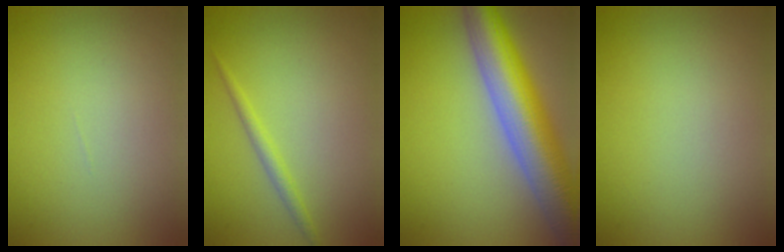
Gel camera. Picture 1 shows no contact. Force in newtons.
{"total": 1.3, "press": 1.3, "slide": 0.1}
{"total": 10.1, "press": 10.1, "slide": 0.7}
{"total": 0.0}